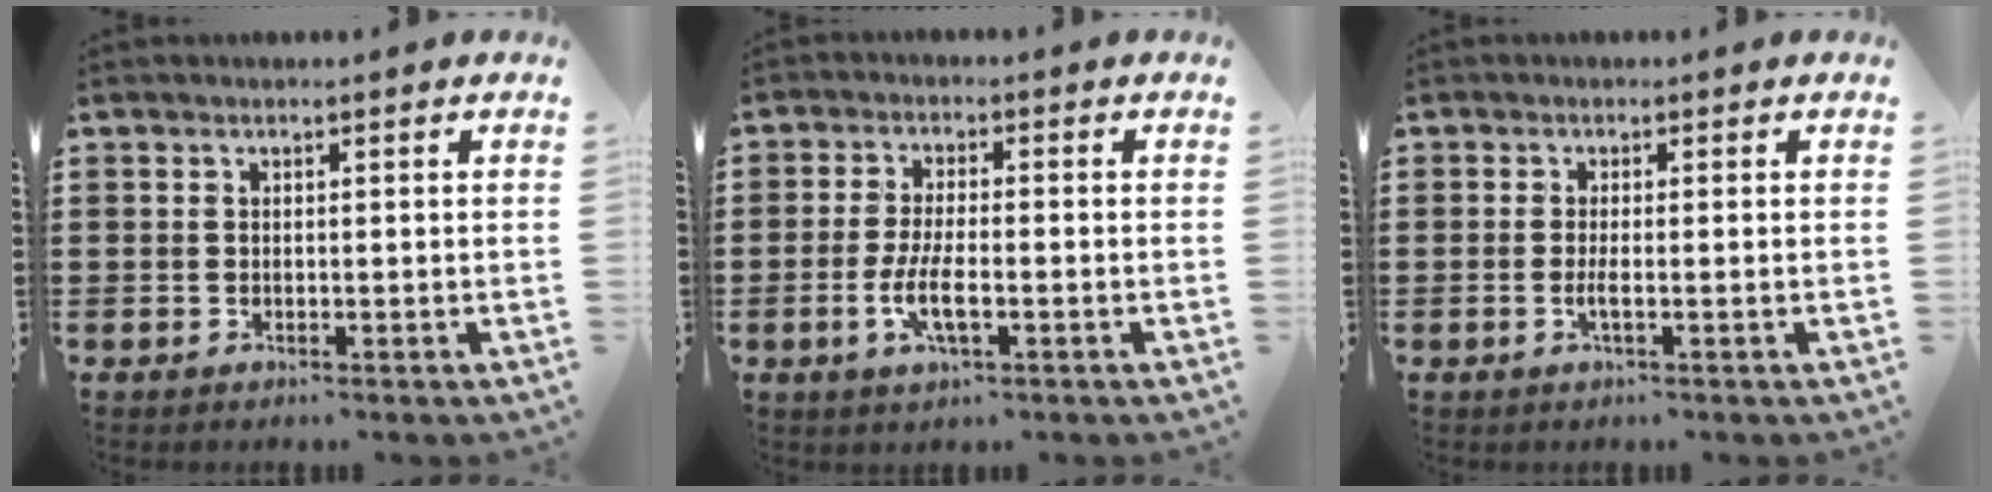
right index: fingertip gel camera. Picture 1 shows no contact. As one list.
[{"total": 5.2, "force": [-1.8, 1.6, 4.7], "torque": [-0.099, -0.003, -0.036]}, {"total": 1.6, "force": [-0.4, 0.1, 1.6], "torque": [-0.035, -0.005, -0.009]}]